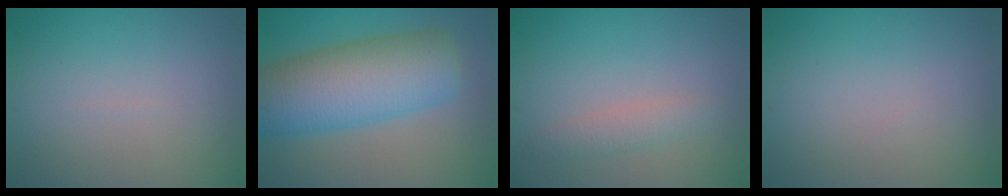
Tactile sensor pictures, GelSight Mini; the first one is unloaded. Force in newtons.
{"total": 9.8, "press": 9.8, "slide": 0.8}
{"total": 1.7, "press": 1.7, "slide": 0.1}
{"total": 0.0}